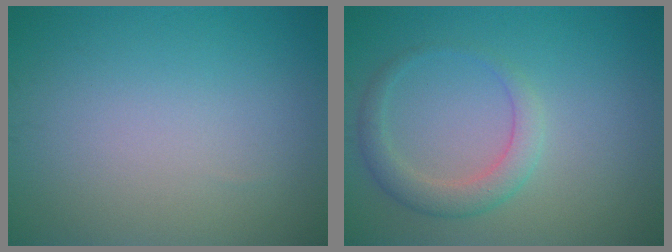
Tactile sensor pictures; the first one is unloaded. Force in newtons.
{"total": 2.8, "press": 2.8, "slide": 0.3}